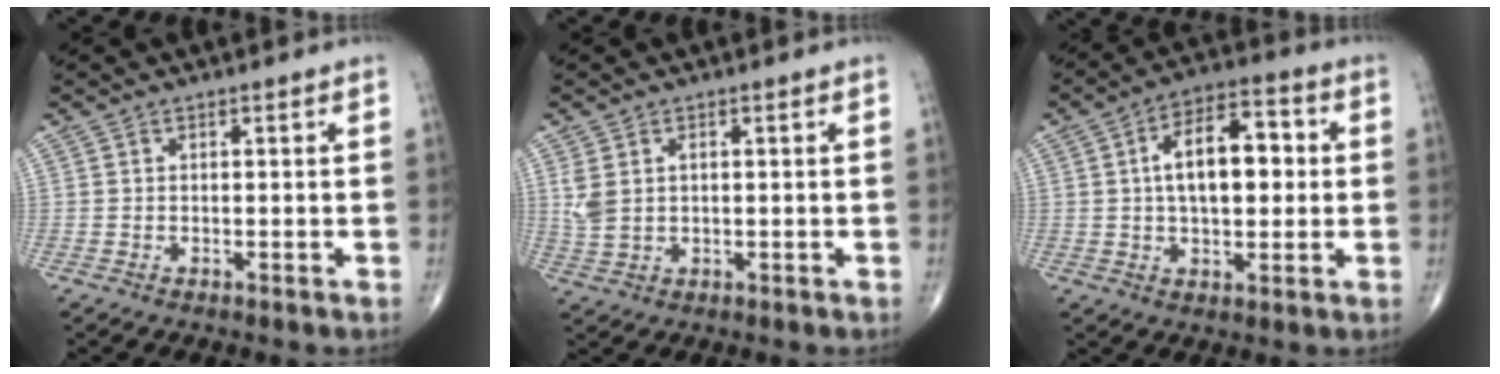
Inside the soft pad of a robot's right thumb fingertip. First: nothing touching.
{"total": 4.5, "force": [1.0, 2.9, 3.3], "torque": [-0.082, 0.007, 0.027]}
{"total": 13.2, "force": [1.5, 7.0, 11.1], "torque": [-0.157, 0.022, 0.017]}